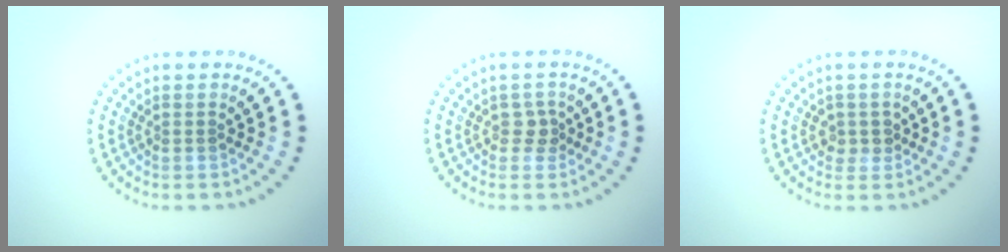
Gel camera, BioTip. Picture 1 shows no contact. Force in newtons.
{"total": 1.2, "press": 1.0, "slide": 0.7}
{"total": 1.6, "press": 1.2, "slide": 1.0}